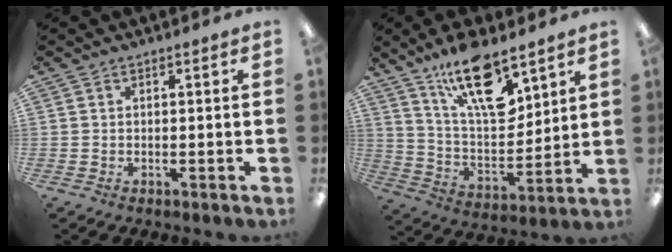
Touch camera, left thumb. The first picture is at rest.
{"total": 18.9, "force": [11.9, 7.9, 12.3], "torque": [-0.198, -0.061, 0.201]}